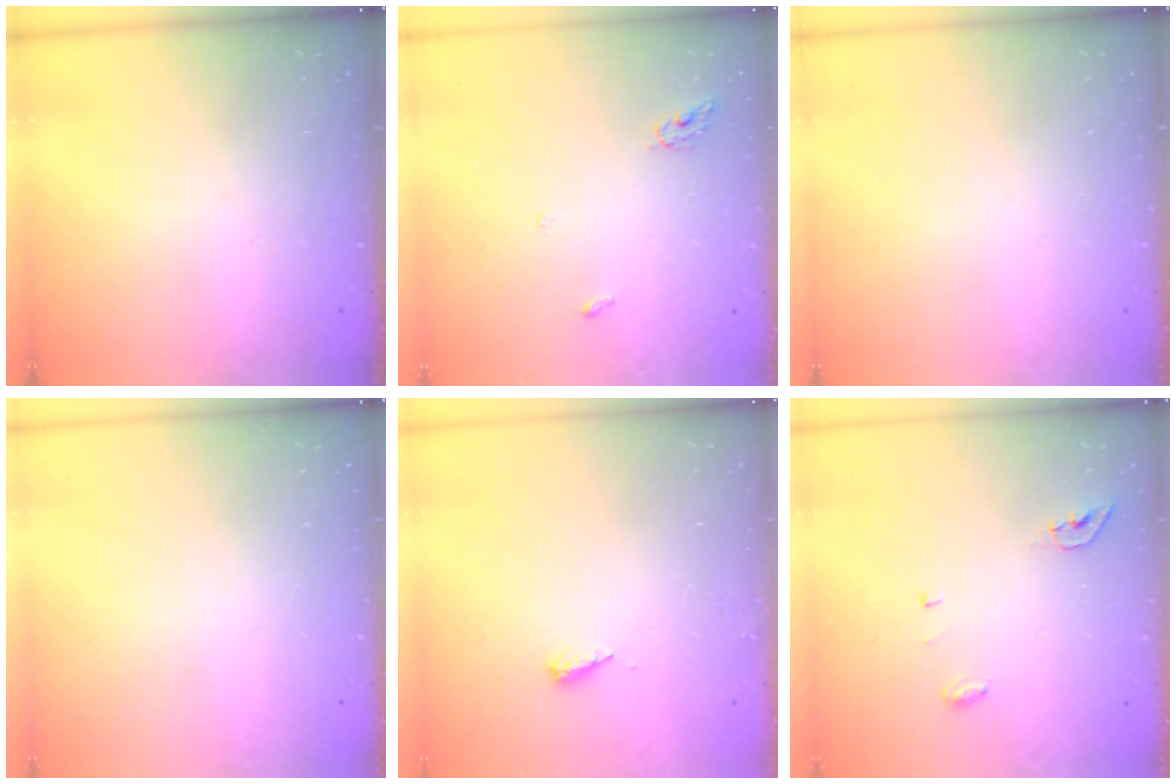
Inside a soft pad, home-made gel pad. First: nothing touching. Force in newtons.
{"total": 3.3, "press": 3.3, "slide": 0.2}
{"total": 0.0}
{"total": 0.0}
{"total": 3.6, "press": 3.6, "slide": 0.3}
{"total": 4.5, "press": 4.2, "slide": 1.5}